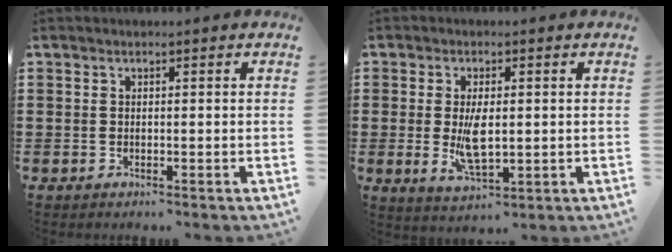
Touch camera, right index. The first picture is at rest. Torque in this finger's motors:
{"motor_torque": [1.80, 0.33, 0.72, 0.12]}